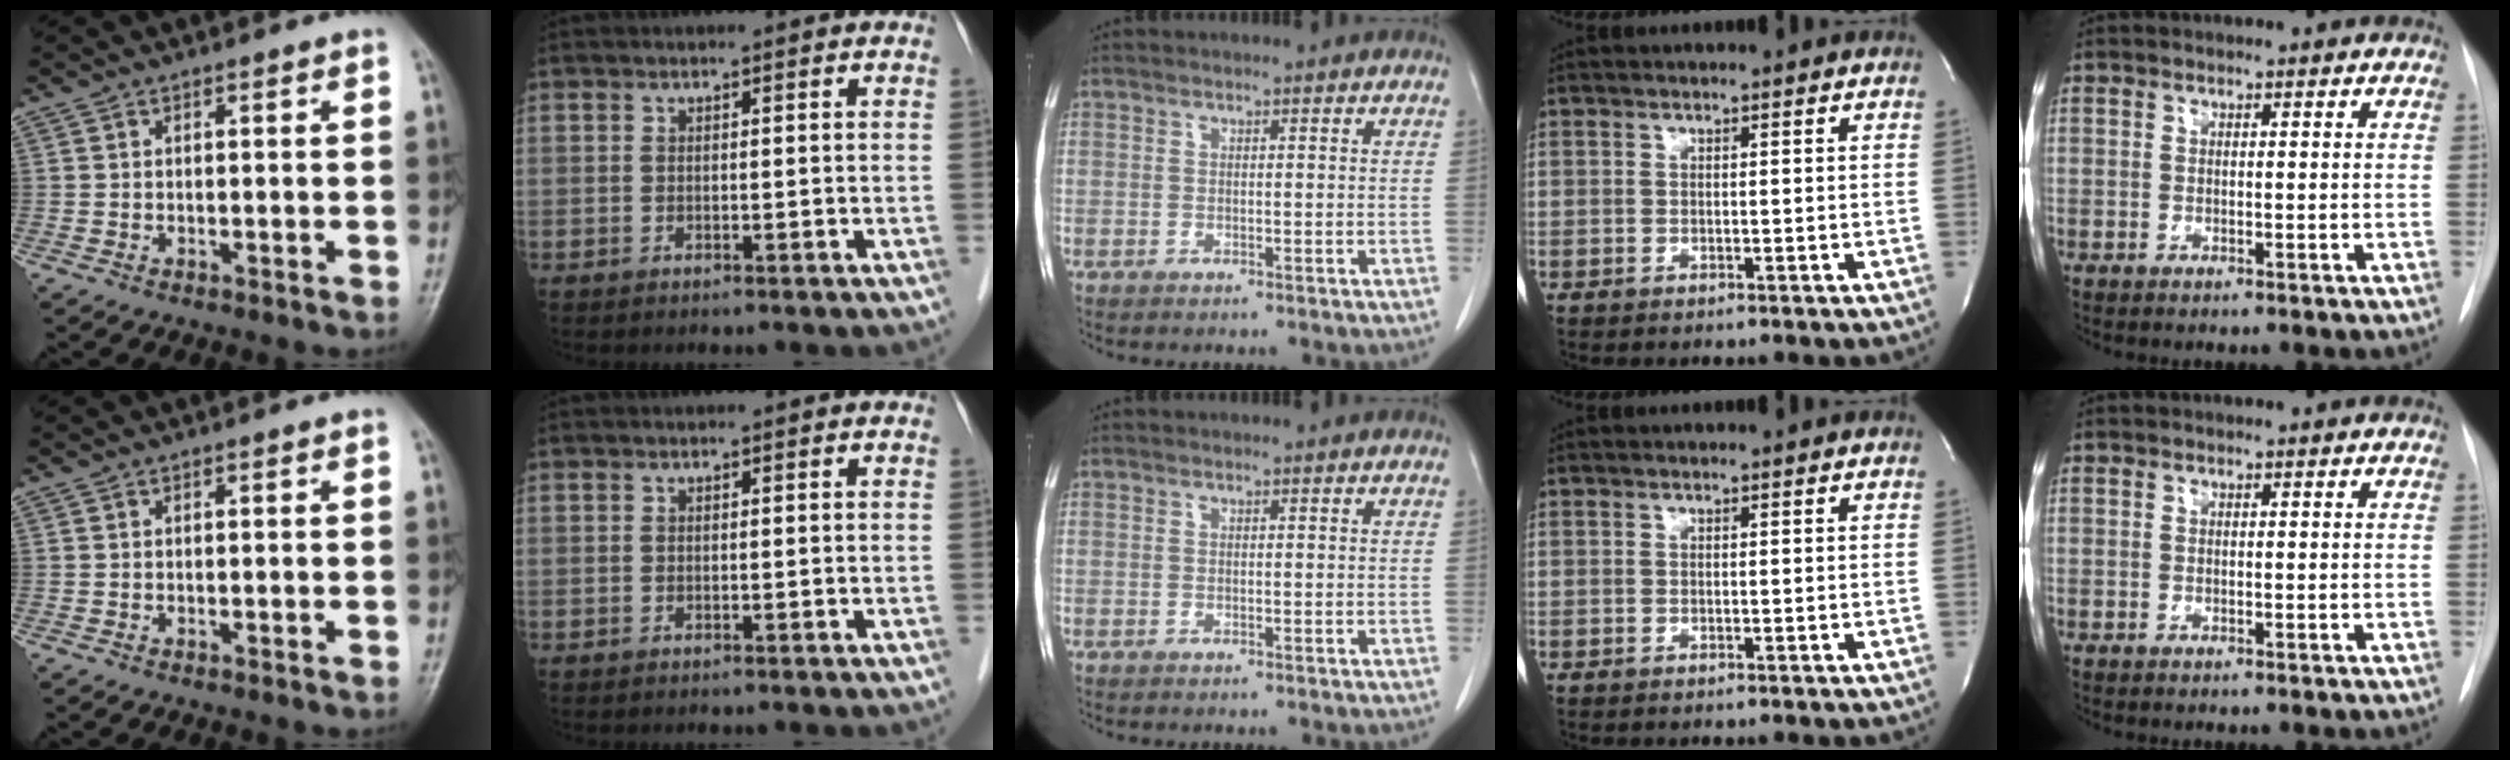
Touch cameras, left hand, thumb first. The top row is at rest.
{}